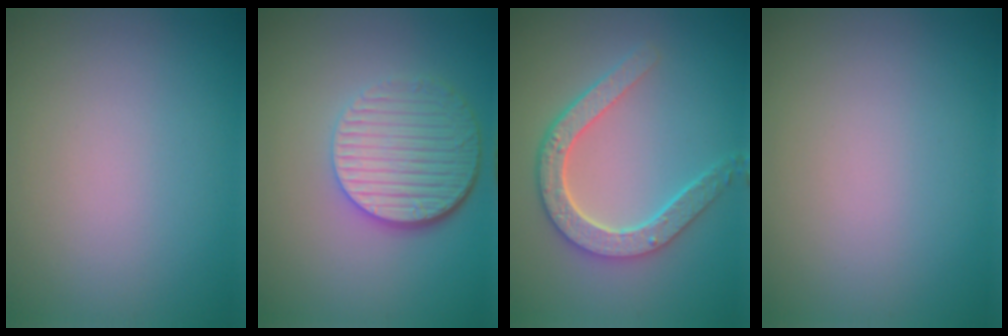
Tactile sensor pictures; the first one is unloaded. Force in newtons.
{"total": 5.6, "press": 4.1, "slide": 3.8}
{"total": 4.6, "press": 3.7, "slide": 2.6}
{"total": 0.0}